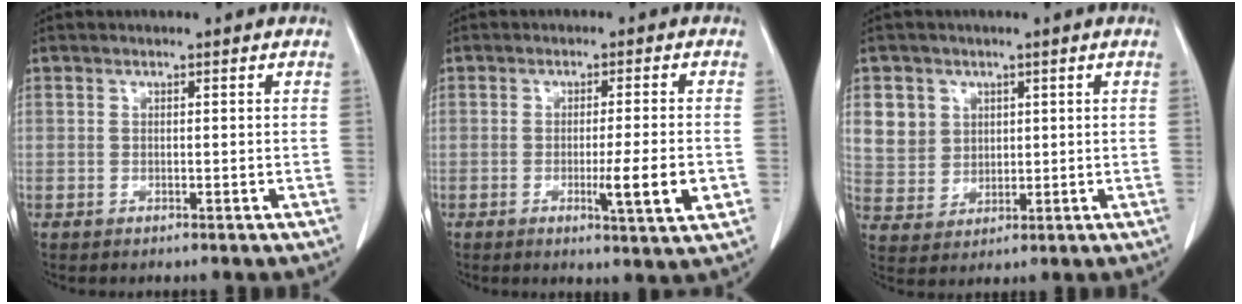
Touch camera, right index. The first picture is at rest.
{"total": 6.8, "force": [-1.7, -0.2, 6.6], "torque": [-0.095, -0.013, -0.025]}
{"total": 6.9, "force": [2.9, 6.2, 1.1], "torque": [-0.024, 0.011, 0.068]}